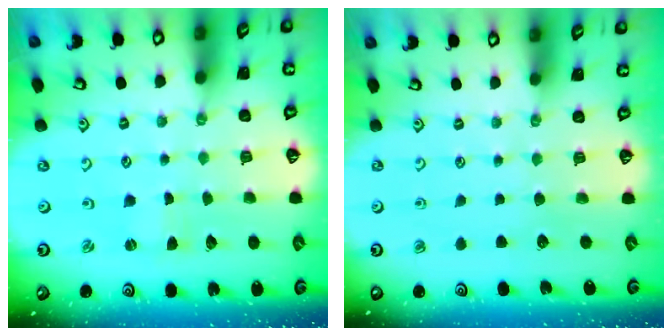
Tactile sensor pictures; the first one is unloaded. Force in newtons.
{"total": 0.0}